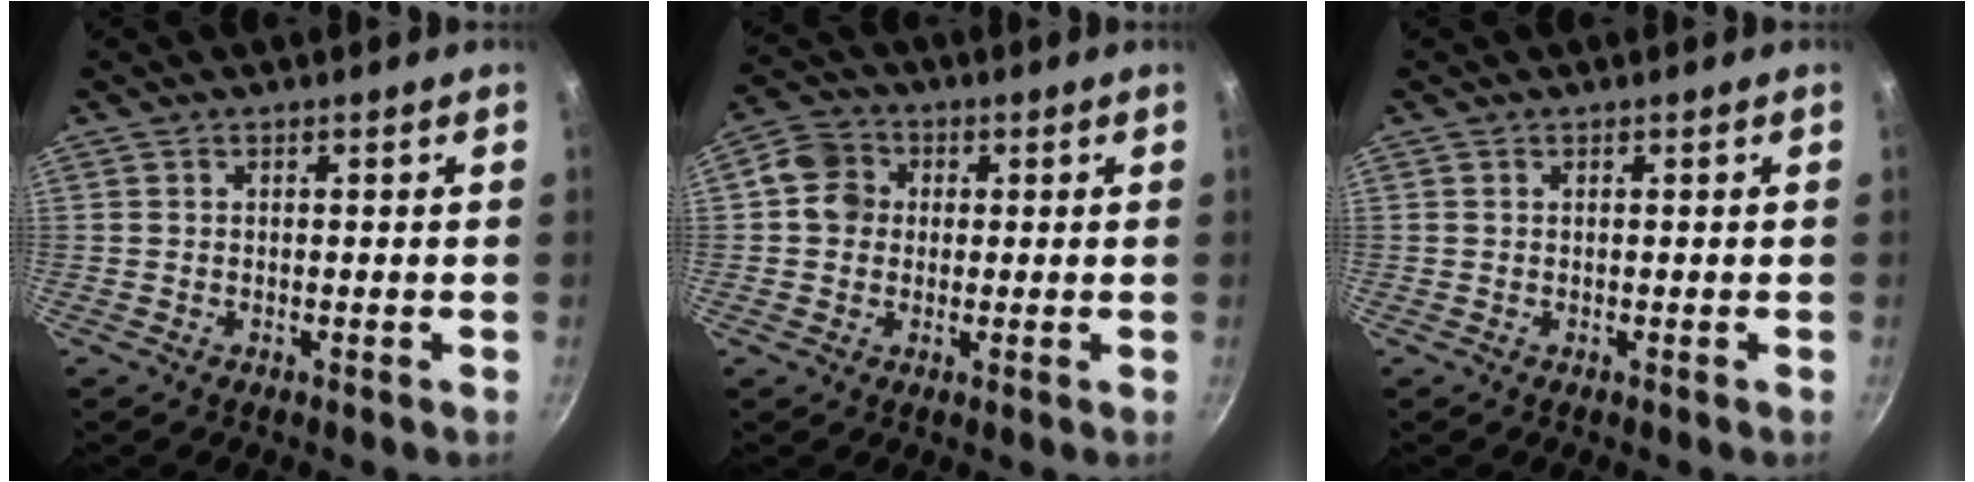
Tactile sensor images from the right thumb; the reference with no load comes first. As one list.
[{"total": 6.5, "force": [0.7, 5.9, 2.7], "torque": [-0.018, 0.011, -0.006]}, {"total": 0.0}]